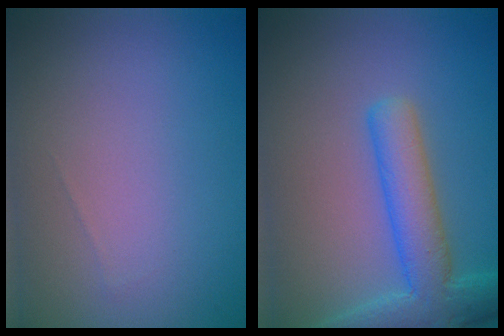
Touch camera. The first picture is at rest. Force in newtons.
{"total": 6.2, "press": 6.2, "slide": 0.3}